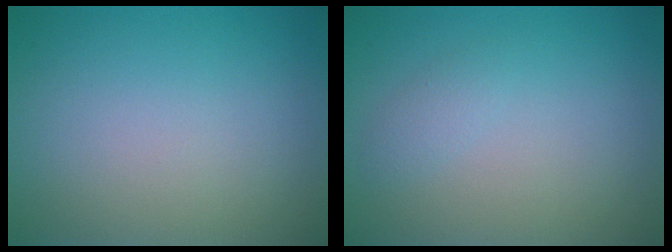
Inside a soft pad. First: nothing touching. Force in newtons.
{"total": 0.9, "press": 0.9, "slide": 0.0}